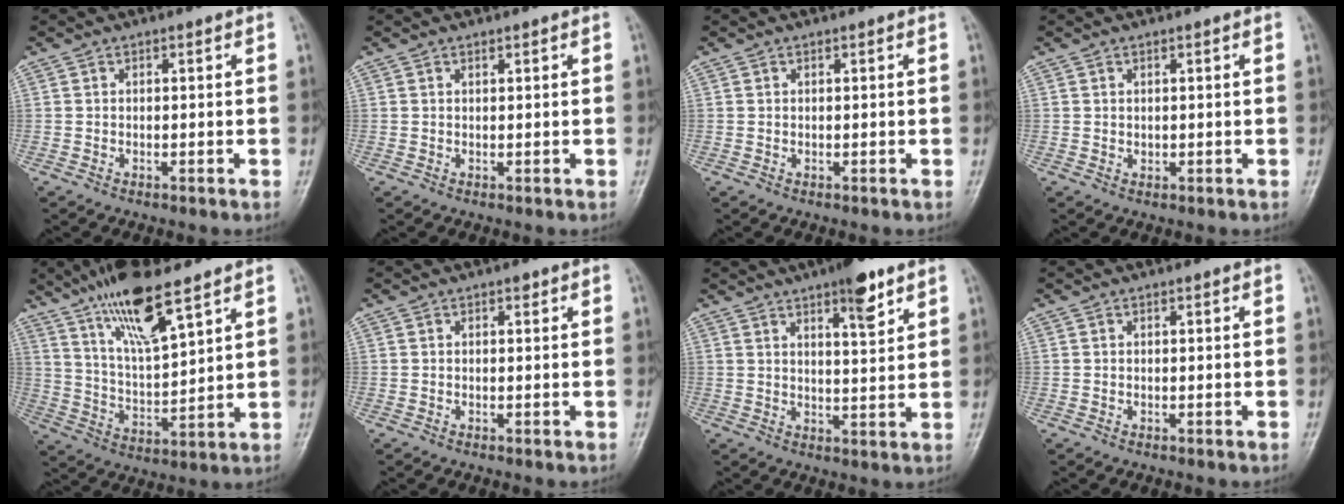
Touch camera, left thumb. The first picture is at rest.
{"total": 0.6, "force": [0.4, 0.2, 0.3], "torque": [-0.006, -0.003, 0.007]}
{"total": 0.0}
{"total": 0.9, "force": [0.5, 0.6, 0.4], "torque": [-0.002, -0.003, 0.008]}
{"total": 14.0, "force": [9.3, 3.5, 9.9], "torque": [-0.172, -0.048, 0.184]}
{"total": 0.7, "force": [0.4, 0.4, 0.4], "torque": [-0.001, -0.001, 0.004]}
{"total": 7.8, "force": [4.9, 1.9, 5.8], "torque": [-0.075, -0.026, 0.072]}
{"total": 0.0}